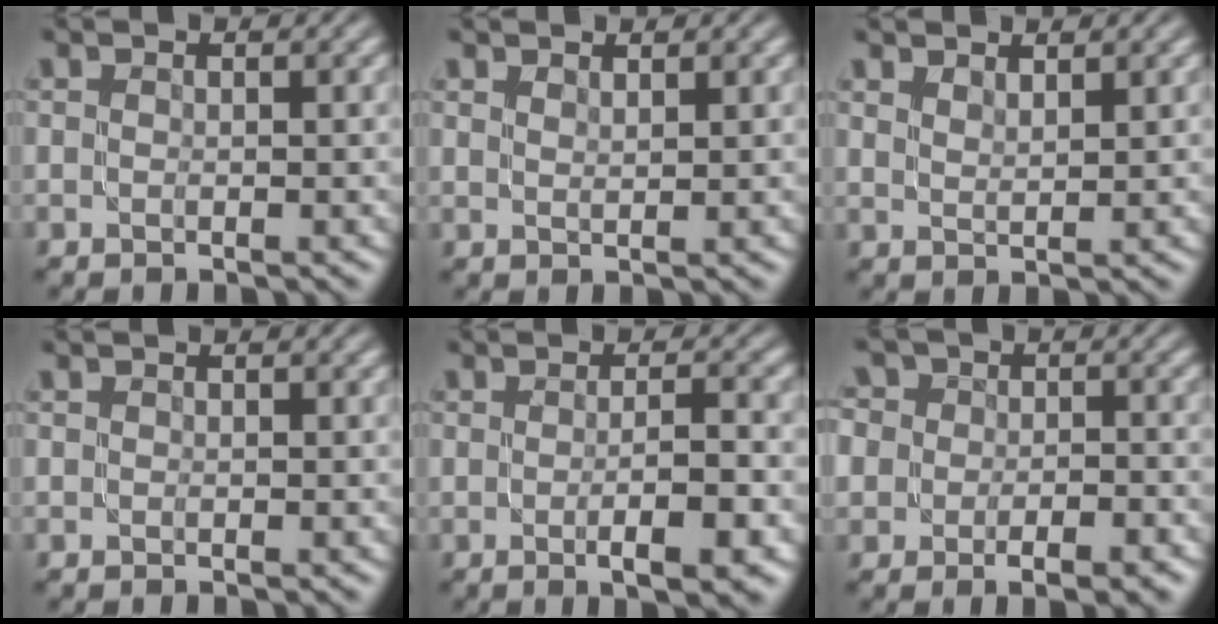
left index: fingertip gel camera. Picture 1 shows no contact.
{"total": 1.0, "force": [1.0, -0.1, 0.1], "torque": [-0.001, 0.000, 0.019]}
{"total": 1.6, "force": [1.6, 0.0, 0.2], "torque": [-0.005, 0.000, 0.031]}
{"total": 0.0}
{"total": 4.6, "force": [-1.3, 1.0, 4.3], "torque": [-0.063, -0.003, -0.013]}
{"total": 8.2, "force": [-2.0, 6.4, 4.7], "torque": [-0.042, 0.018, -0.061]}